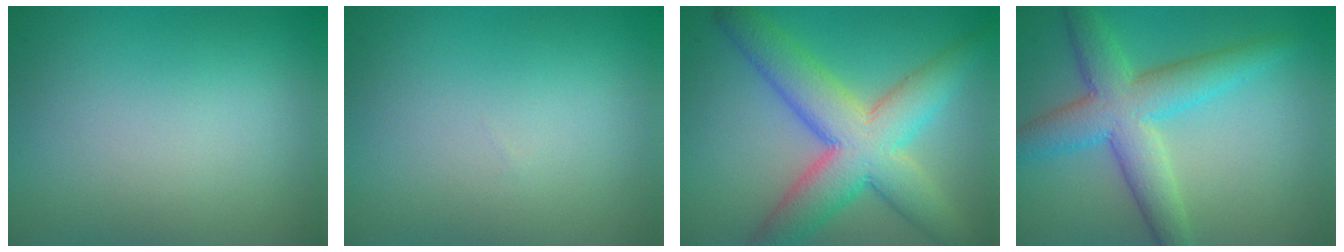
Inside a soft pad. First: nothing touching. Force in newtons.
{"total": 0.0}
{"total": 9.1, "press": 9.1, "slide": 0.3}
{"total": 6.4, "press": 6.4, "slide": 0.2}